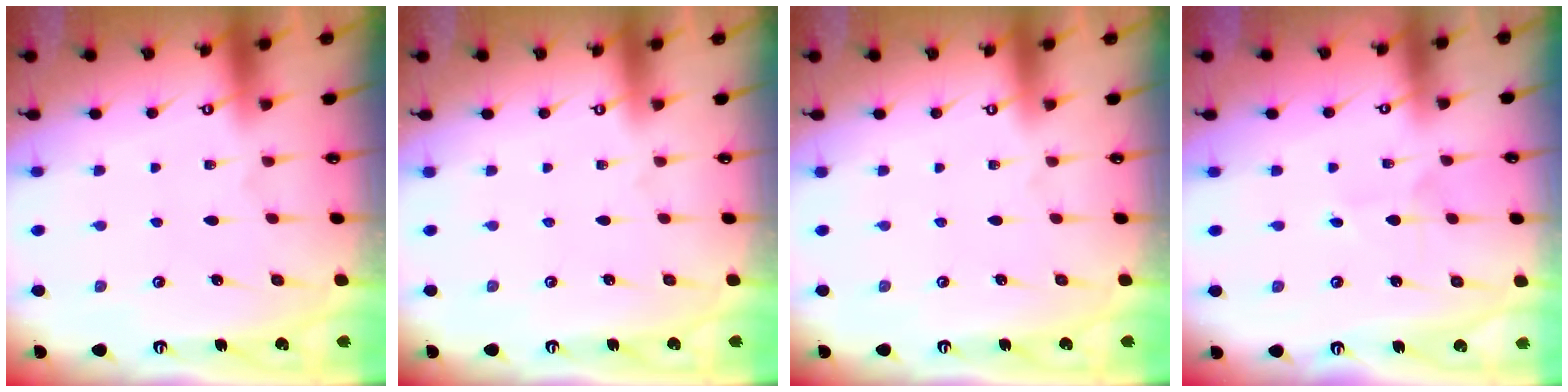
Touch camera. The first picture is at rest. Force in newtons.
{"total": 0.0}
{"total": 0.0}
{"total": 2.7, "press": 2.7, "slide": 0.3}